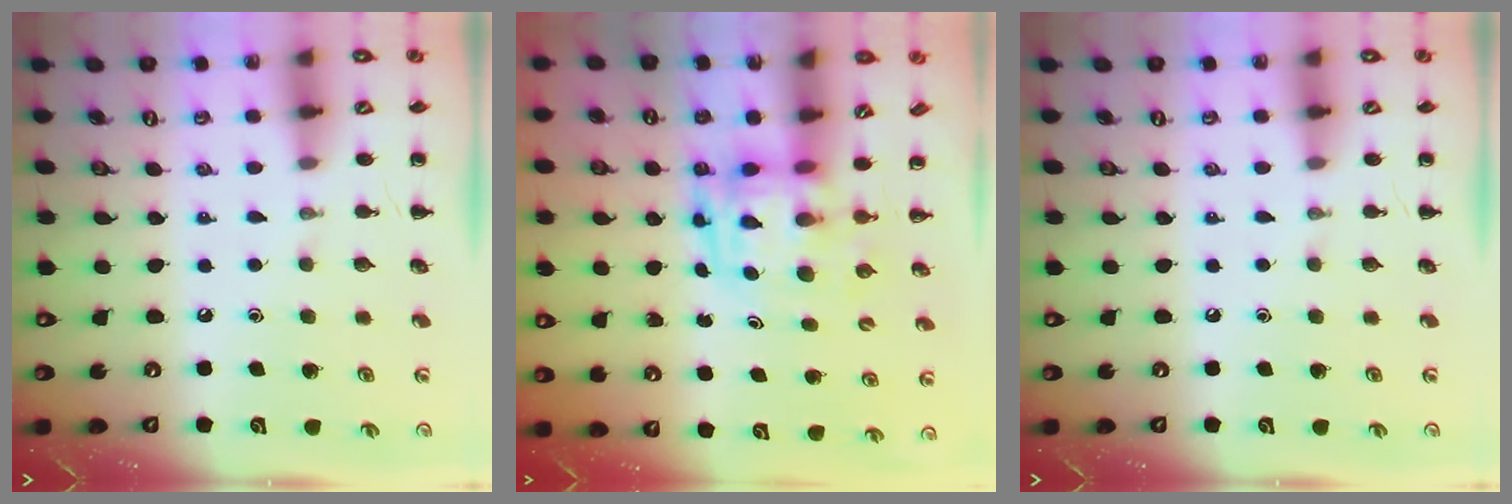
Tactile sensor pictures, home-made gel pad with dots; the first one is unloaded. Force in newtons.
{"total": 3.9, "press": 3.8, "slide": 0.7}
{"total": 0.0}